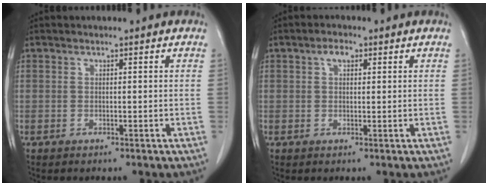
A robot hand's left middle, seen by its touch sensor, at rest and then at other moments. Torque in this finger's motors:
{"motor_torque": [0.49, -0.28, -0.03, 0.00]}